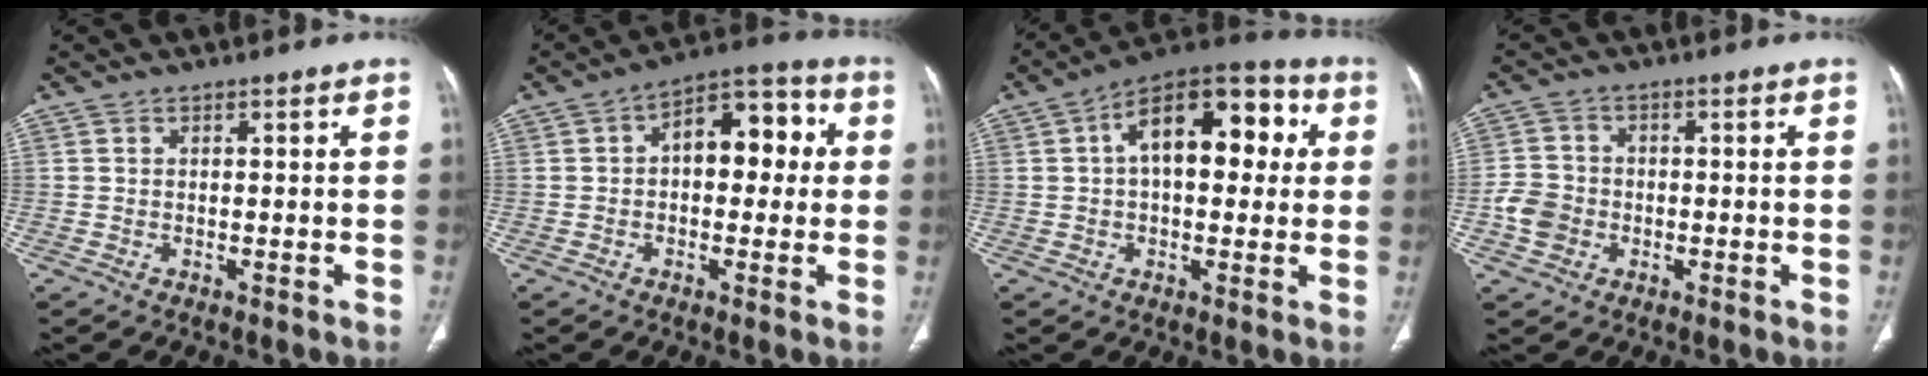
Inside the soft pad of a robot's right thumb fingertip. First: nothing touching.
{"total": 11.4, "force": [1.4, 6.7, 9.0], "torque": [-0.086, 0.033, 0.010]}
{"total": 16.1, "force": [2.8, 9.0, 13.1], "torque": [-0.151, 0.039, 0.033]}
{"total": 5.5, "force": [-1.5, 4.8, 2.4], "torque": [-0.030, 0.016, -0.033]}